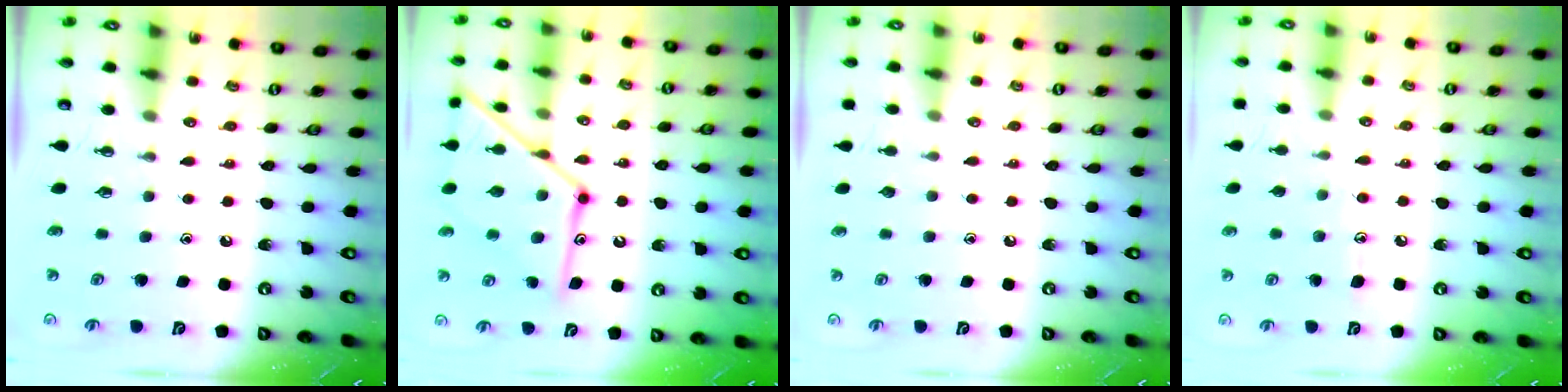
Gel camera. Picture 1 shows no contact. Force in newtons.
{"total": 17.1, "press": 17.1, "slide": 1.1}
{"total": 0.0}
{"total": 7.0, "press": 7.0, "slide": 0.6}